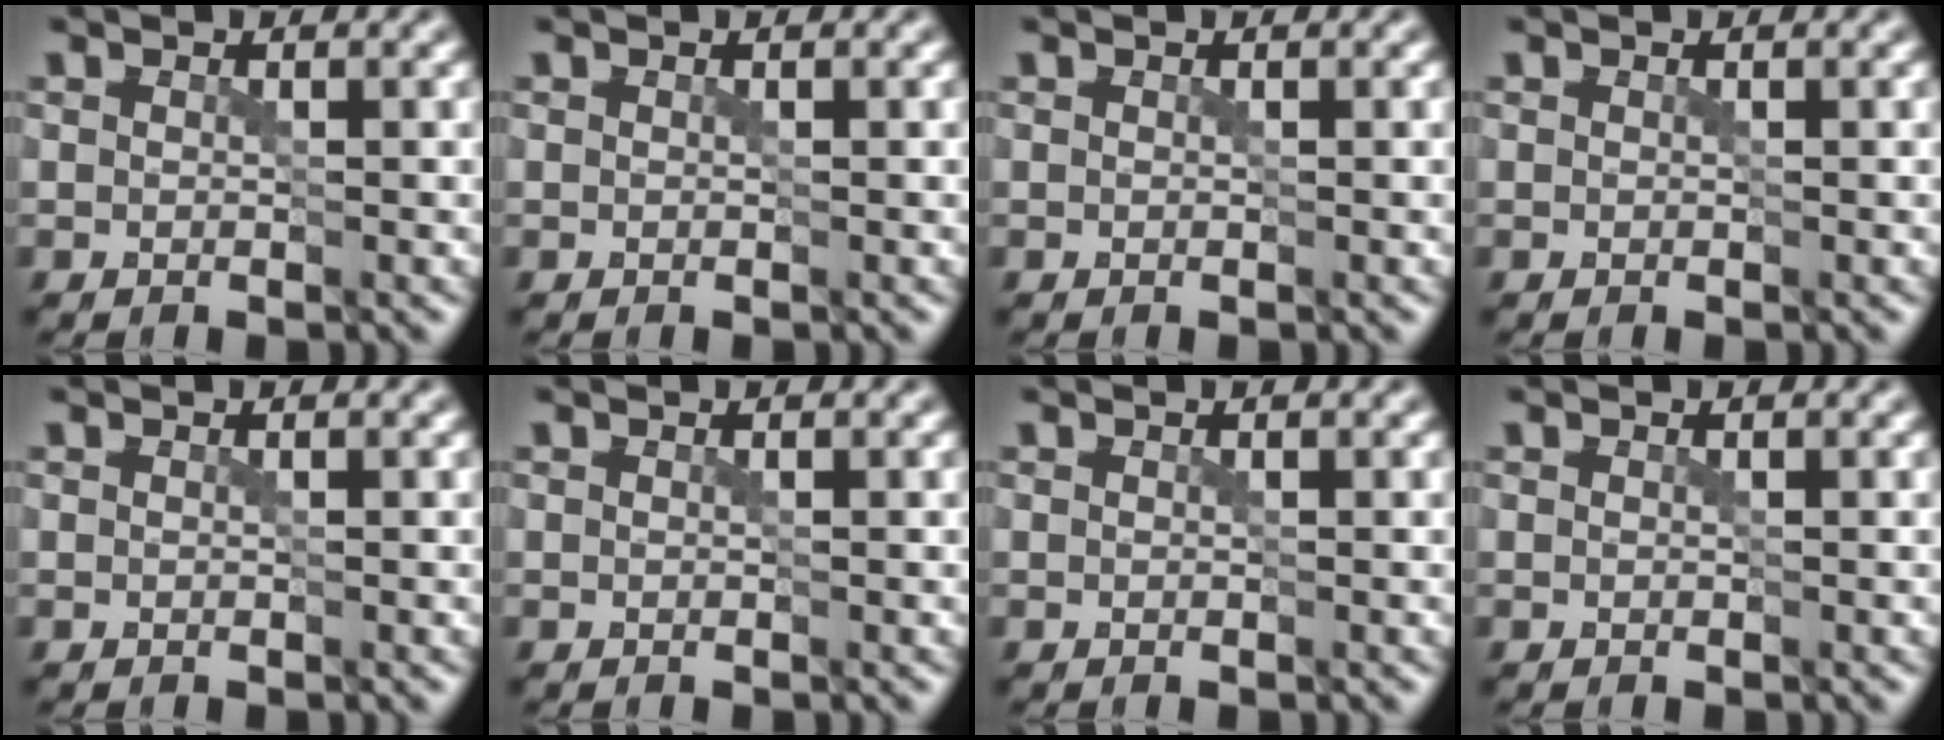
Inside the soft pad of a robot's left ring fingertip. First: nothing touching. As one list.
[{"total": 0.0}, {"total": 0.0}, {"total": 0.0}, {"total": 0.0}, {"total": 0.0}, {"total": 0.0}, {"total": 0.0}]